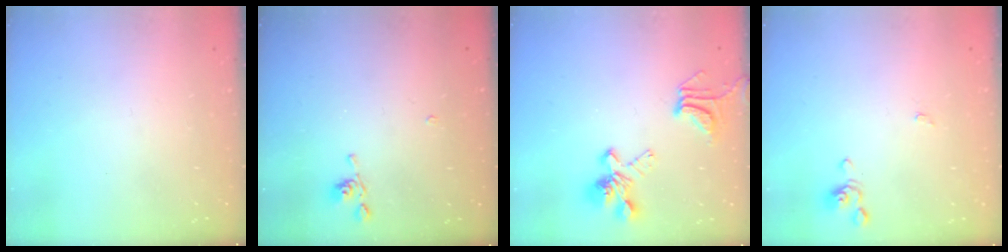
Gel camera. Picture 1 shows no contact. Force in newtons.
{"total": 4.0, "press": 4.0, "slide": 0.2}
{"total": 7.1, "press": 6.8, "slide": 2.1}
{"total": 0.0}